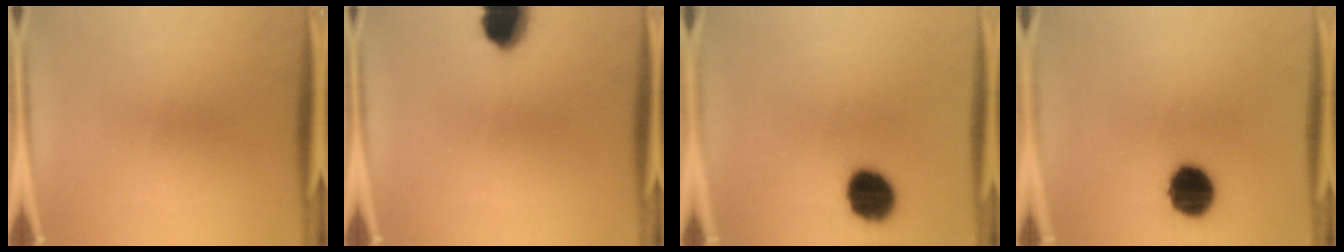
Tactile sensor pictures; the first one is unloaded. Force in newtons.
{"total": 9.6}
{"total": 12.0}
{"total": 12.3}